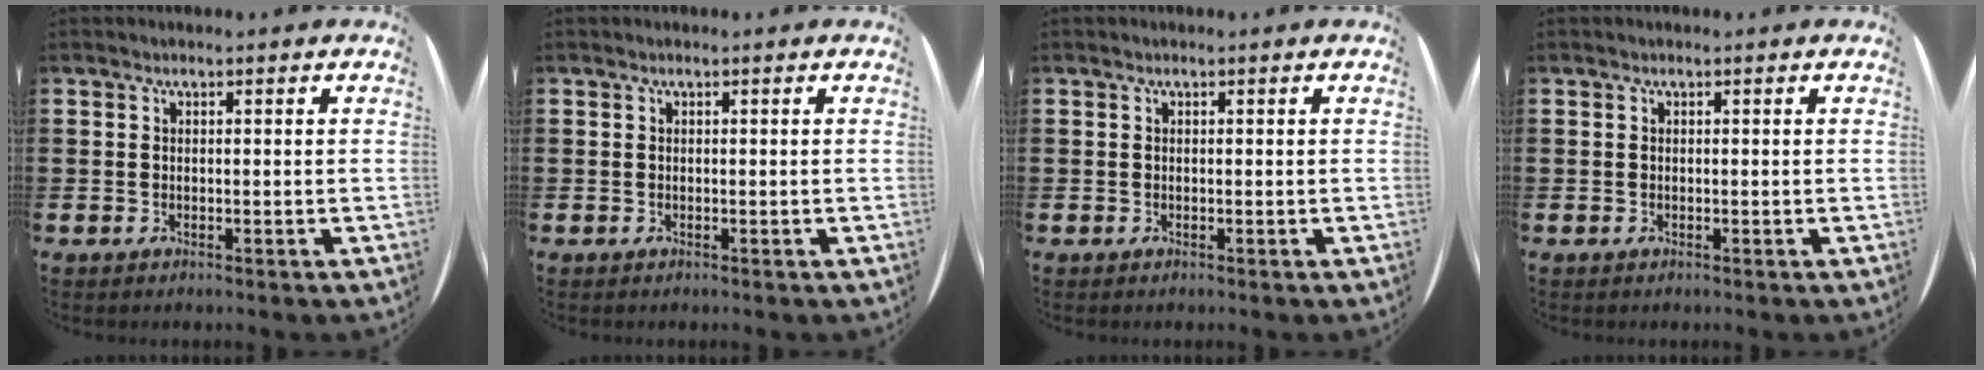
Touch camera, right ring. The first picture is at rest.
{"total": 0.0}
{"total": 0.0}
{"total": 0.0}